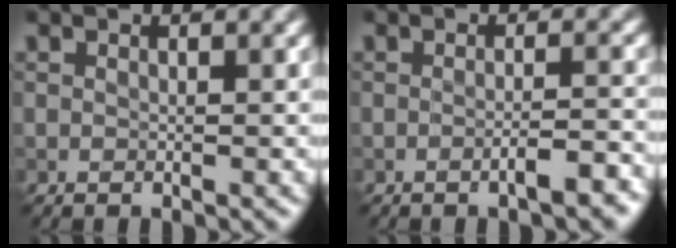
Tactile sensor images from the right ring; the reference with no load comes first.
{"total": 3.0, "force": [-1.5, 0.7, 2.5], "torque": [-0.038, 0.006, -0.027]}